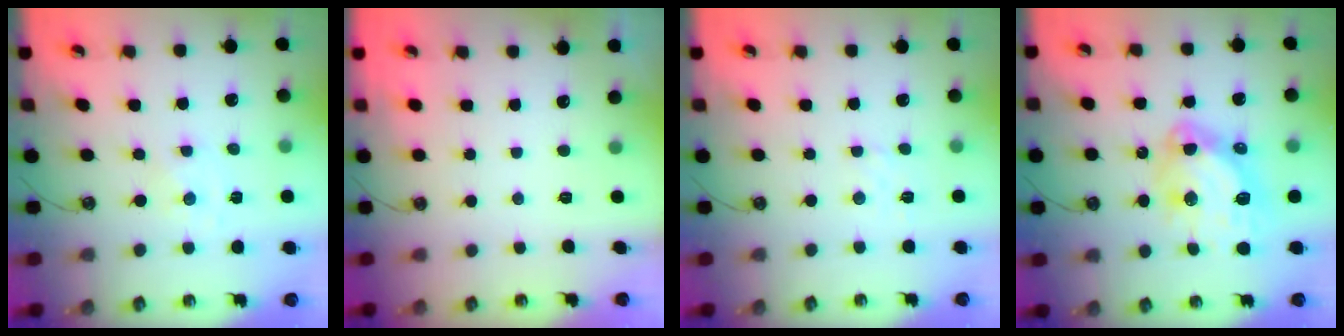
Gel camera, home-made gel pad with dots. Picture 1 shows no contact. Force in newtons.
{"total": 0.0}
{"total": 2.0, "press": 1.9, "slide": 0.6}
{"total": 15.7, "press": 15.6, "slide": 1.6}